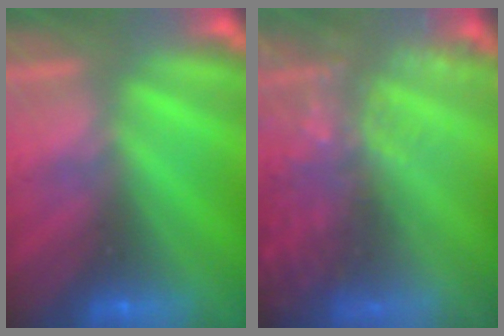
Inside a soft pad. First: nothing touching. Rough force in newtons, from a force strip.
{"total": 8.1}